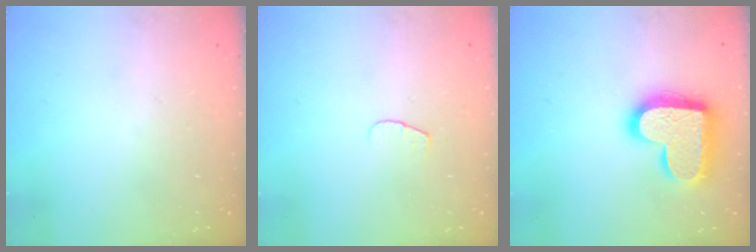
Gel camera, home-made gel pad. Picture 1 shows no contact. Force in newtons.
{"total": 3.7, "press": 3.7, "slide": 0.4}
{"total": 19.6, "press": 19.5, "slide": 1.3}